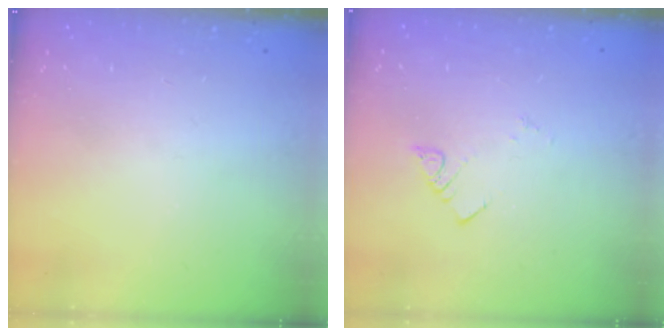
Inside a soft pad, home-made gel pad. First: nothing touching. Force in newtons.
{"total": 1.9, "press": 1.9, "slide": 0.1}